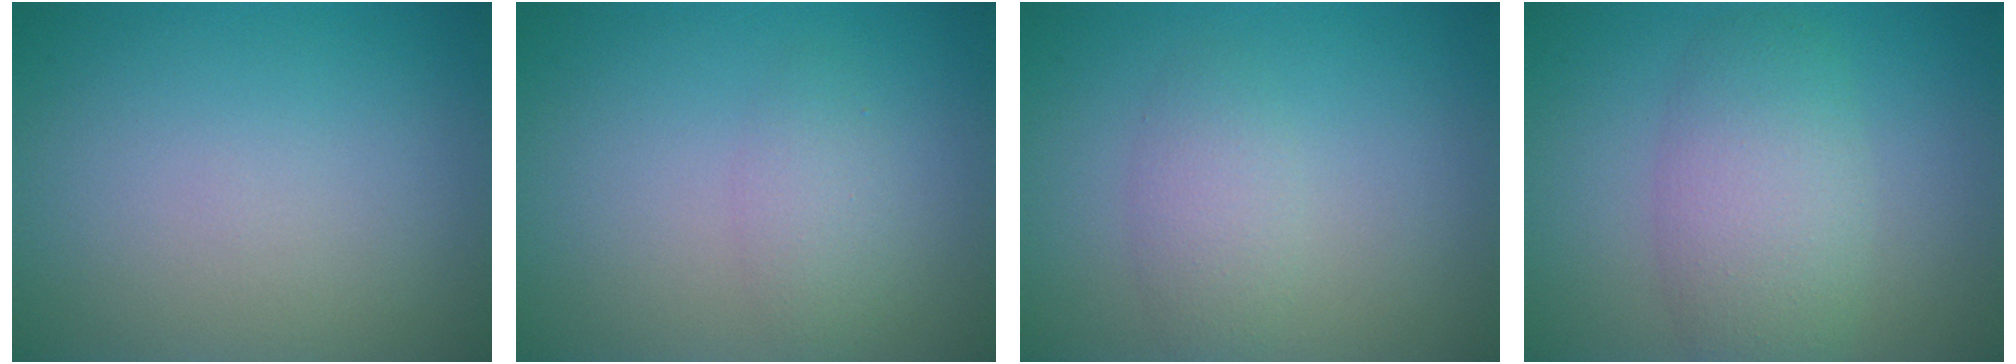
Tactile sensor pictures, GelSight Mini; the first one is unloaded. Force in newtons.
{"total": 1.8, "press": 1.8, "slide": 0.2}
{"total": 2.2, "press": 2.1, "slide": 0.1}
{"total": 5.2, "press": 5.2, "slide": 0.2}